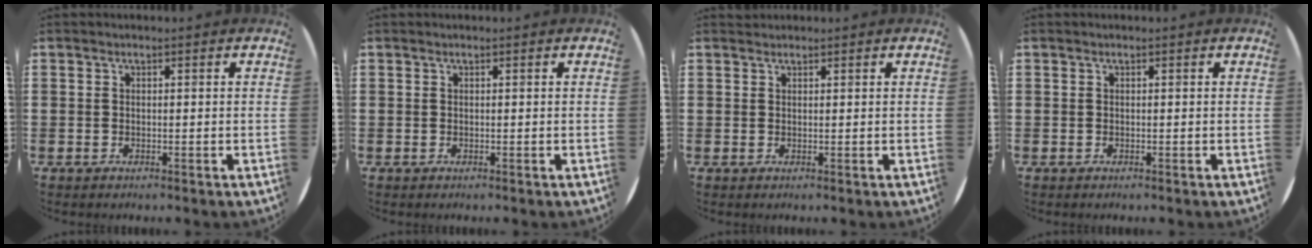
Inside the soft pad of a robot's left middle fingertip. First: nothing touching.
{"total": 0.0}
{"total": 0.7, "force": [0.6, 0.2, -0.2], "torque": [0.012, 0.002, 0.010]}
{"total": 0.0}